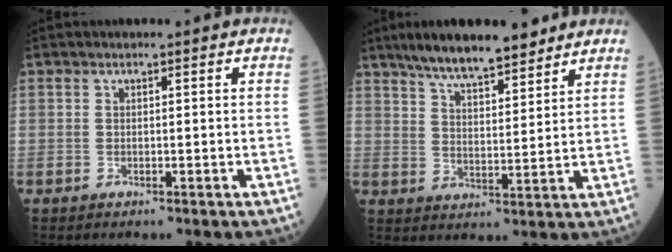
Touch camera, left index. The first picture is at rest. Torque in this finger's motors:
{"motor_torque": [0.13, -0.67, 0.65, 0.17]}